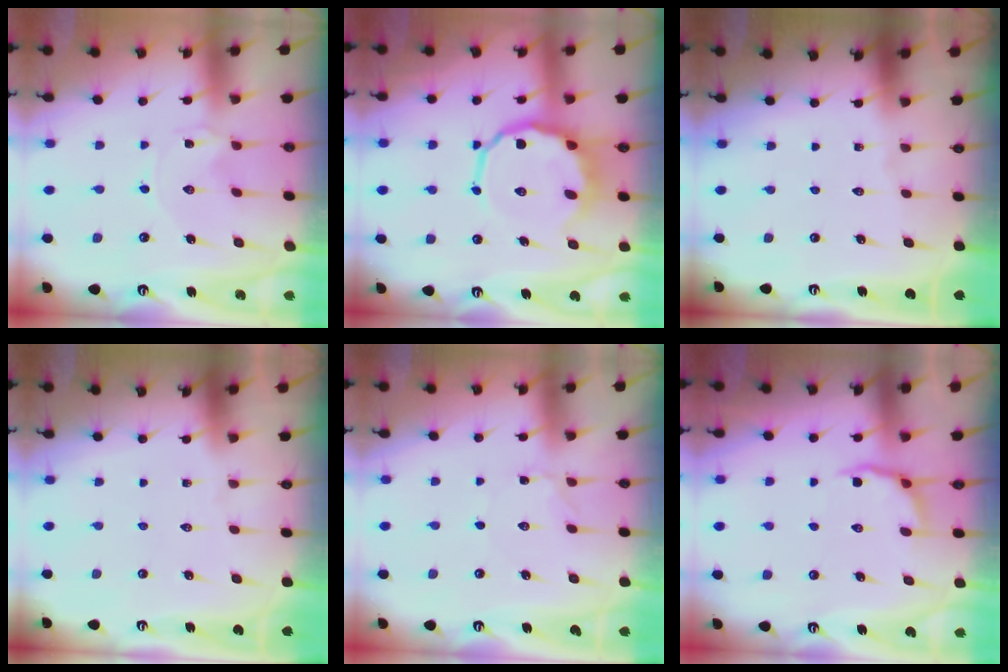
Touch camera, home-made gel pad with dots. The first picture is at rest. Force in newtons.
{"total": 10.7, "press": 10.1, "slide": 3.5}
{"total": 0.0}
{"total": 0.0}
{"total": 1.6, "press": 1.6, "slide": 0.2}
{"total": 3.0, "press": 2.0, "slide": 2.3}